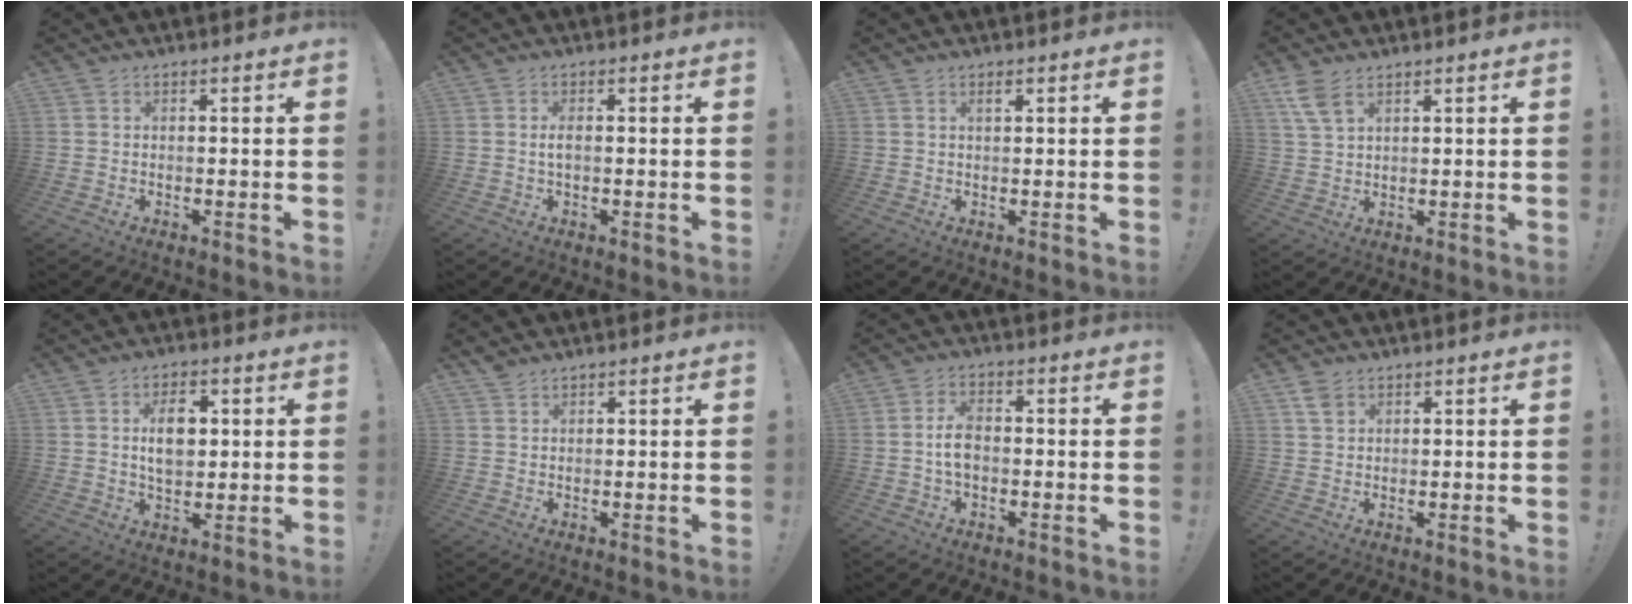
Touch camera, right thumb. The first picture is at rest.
{"total": 2.0, "force": [-0.2, 0.6, 1.9], "torque": [-0.038, 0.004, -0.003]}
{"total": 1.3, "force": [0.8, 0.3, 1.0], "torque": [-0.016, 0.000, 0.013]}
{"total": 6.1, "force": [3.7, 2.7, 4.0], "torque": [-0.076, -0.012, 0.073]}
{"total": 8.7, "force": [1.5, 5.8, 6.3], "torque": [-0.106, 0.000, 0.021]}
{"total": 1.6, "force": [1.4, 0.6, 0.5], "torque": [-0.015, -0.003, 0.028]}
{"total": 5.5, "force": [-0.8, 3.2, 4.4], "torque": [-0.087, 0.009, -0.016]}
{"total": 3.1, "force": [2.0, 1.9, 1.4], "torque": [-0.017, -0.008, 0.037]}